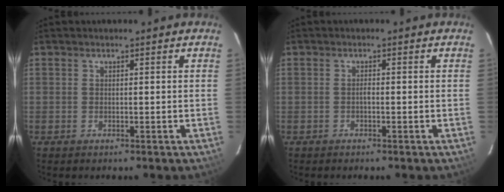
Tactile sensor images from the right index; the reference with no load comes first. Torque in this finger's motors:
{"motor_torque": [0.17, -0.03, 0.10, 0.03]}